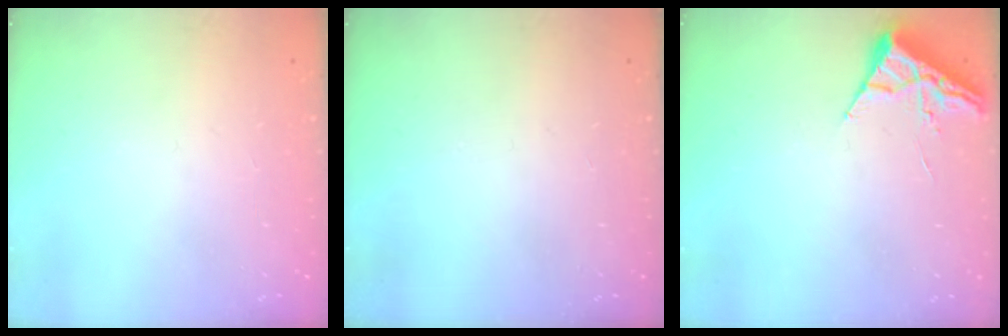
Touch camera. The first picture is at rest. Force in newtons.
{"total": 0.0}
{"total": 3.9, "press": 3.9, "slide": 0.5}